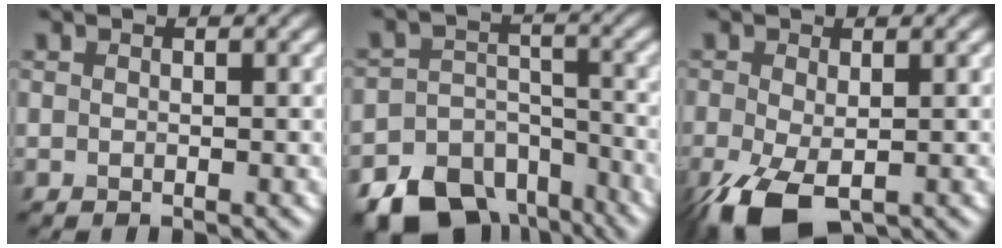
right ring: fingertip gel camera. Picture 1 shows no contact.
{"total": 11.7, "force": [-8.7, 7.1, 3.0], "torque": [-0.048, -0.011, -0.126]}
{"total": 6.0, "force": [-2.5, 3.1, 4.4], "torque": [-0.112, -0.019, -0.042]}